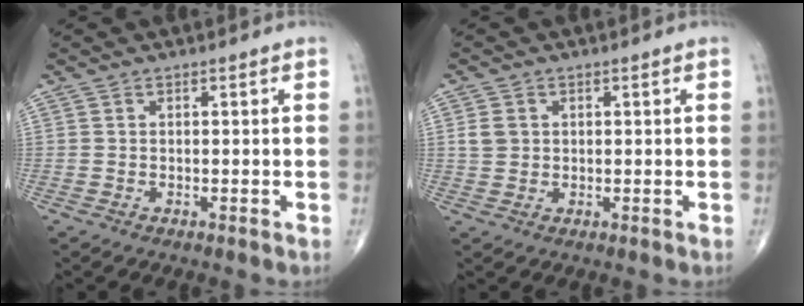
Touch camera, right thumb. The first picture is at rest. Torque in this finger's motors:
{"motor_torque": [-0.10, 0.09, 0.04, -0.04, 0.09]}